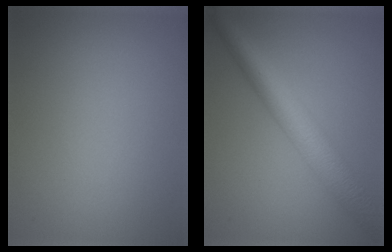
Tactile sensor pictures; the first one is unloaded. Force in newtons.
{"total": 7.0, "press": 7.0, "slide": 0.0}